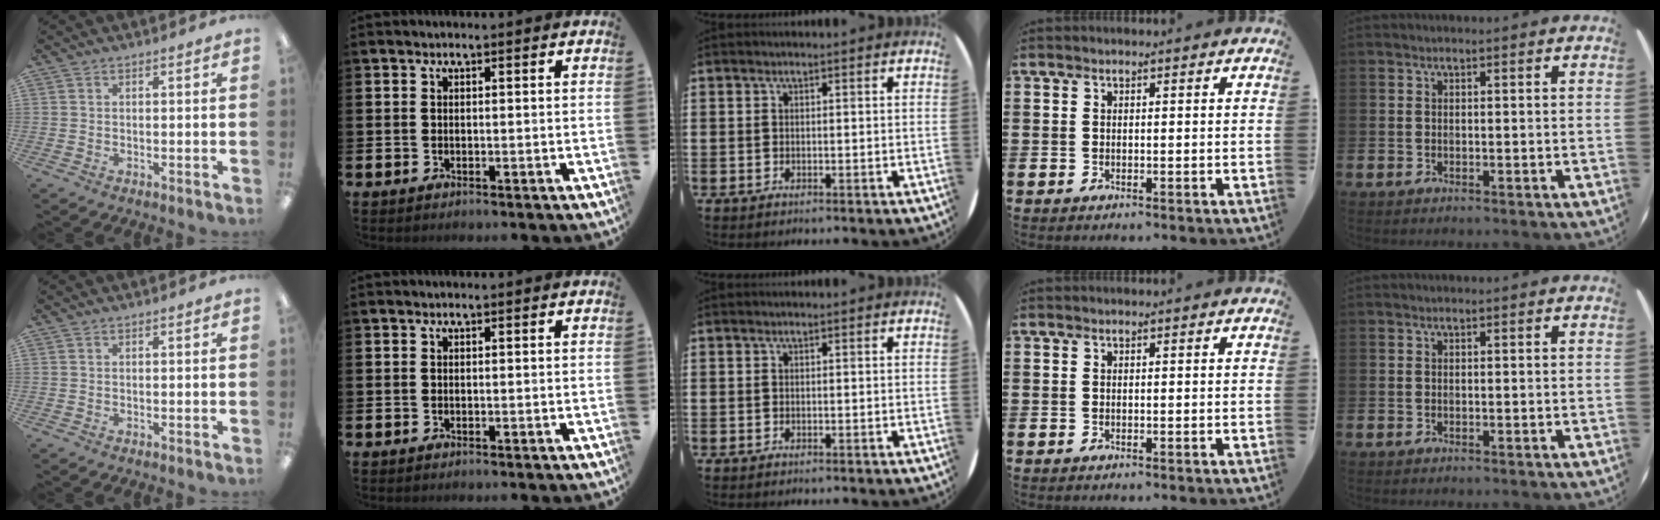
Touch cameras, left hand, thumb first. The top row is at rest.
{}